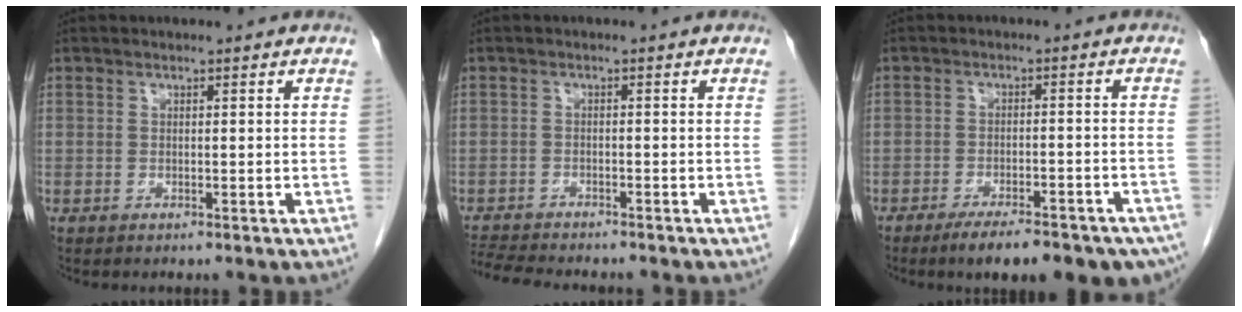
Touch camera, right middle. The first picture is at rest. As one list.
[{"total": 7.5, "force": [-7.0, 0.9, 2.6], "torque": [-0.046, -0.011, -0.112]}, {"total": 14.8, "force": [-11.3, 4.3, 8.6], "torque": [-0.074, 0.006, -0.147]}]